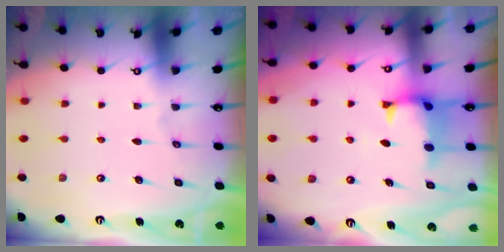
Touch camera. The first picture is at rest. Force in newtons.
{"total": 1.3, "press": 1.0, "slide": 0.8}